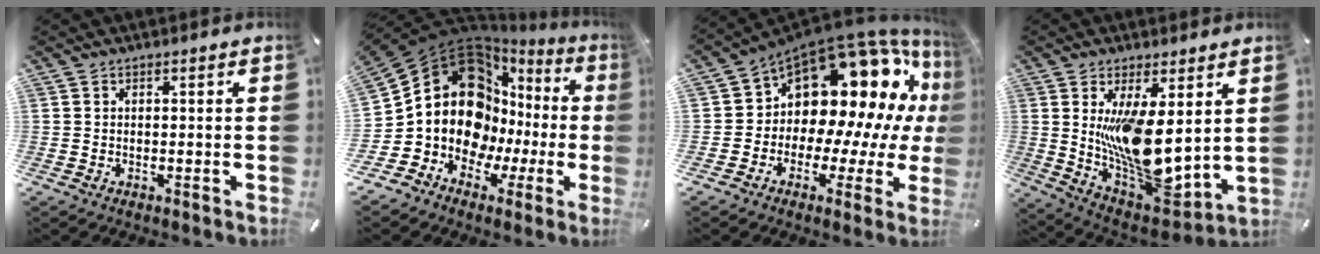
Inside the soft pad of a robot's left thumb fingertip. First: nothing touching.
{"total": 17.1, "force": [3.6, 13.9, 9.3], "torque": [-0.181, -0.062, 0.068]}
{"total": 16.4, "force": [8.3, 10.1, 9.9], "torque": [-0.142, -0.094, 0.144]}
{"total": 15.4, "force": [3.5, 7.3, 13.1], "torque": [-0.251, -0.050, 0.075]}